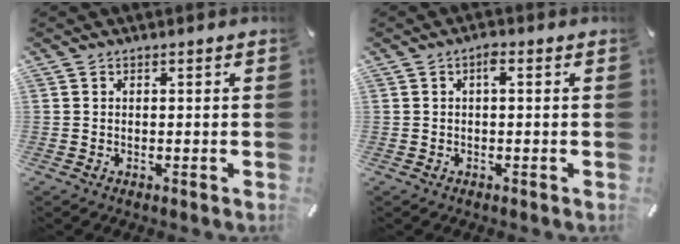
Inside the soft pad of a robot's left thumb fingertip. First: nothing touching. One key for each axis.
{"total": 2.2, "fx": 0.3, "fy": 0.7, "fz": 2.0, "tx": -0.042, "ty": 0.008, "tz": 0.003}